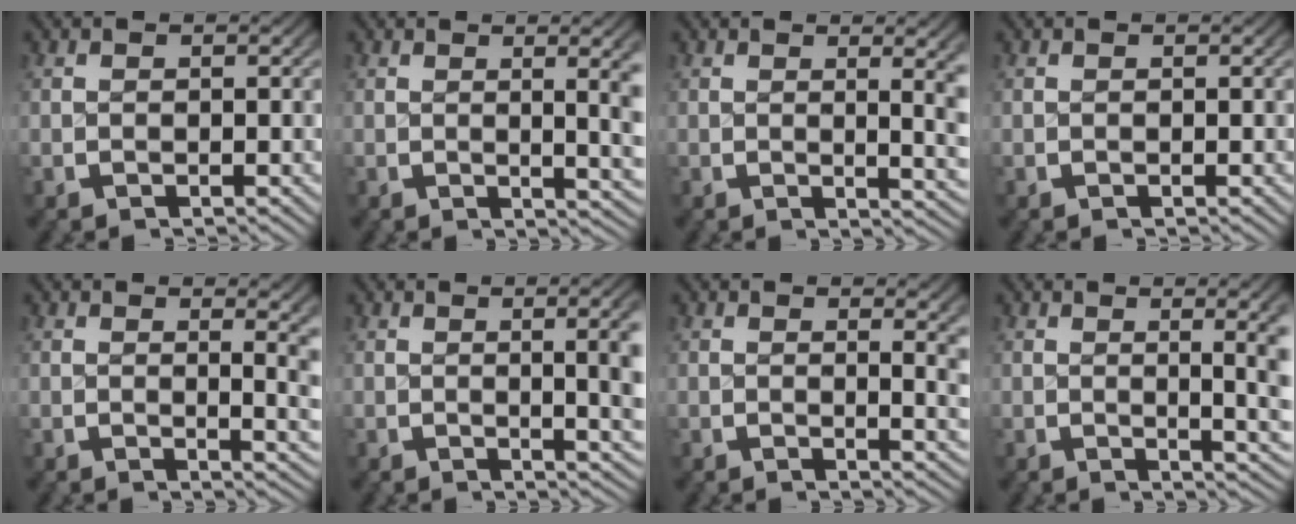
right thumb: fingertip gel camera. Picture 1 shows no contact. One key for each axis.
{"total": 4.4, "fx": 0.6, "fy": 1.1, "fz": 4.2, "tx": -0.045, "ty": 0.000, "tz": 0.009}
{"total": 3.9, "fx": 0.8, "fy": 0.9, "fz": 3.7, "tx": -0.042, "ty": -0.004, "tz": 0.013}
{"total": 0.0}
{"total": 3.6, "fx": 0.9, "fy": 0.9, "fz": 3.4, "tx": -0.034, "ty": -0.007, "tz": 0.014}
{"total": 5.7, "fx": 0.5, "fy": 2.0, "fz": 5.4, "tx": -0.053, "ty": 0.005, "tz": 0.004}
{"total": 2.8, "fx": 0.9, "fy": 0.6, "fz": 2.6, "tx": -0.027, "ty": -0.007, "tz": 0.014}
{"total": 4.8, "fx": 0.4, "fy": 1.5, "fz": 4.5, "tx": -0.054, "ty": 0.000, "tz": 0.007}